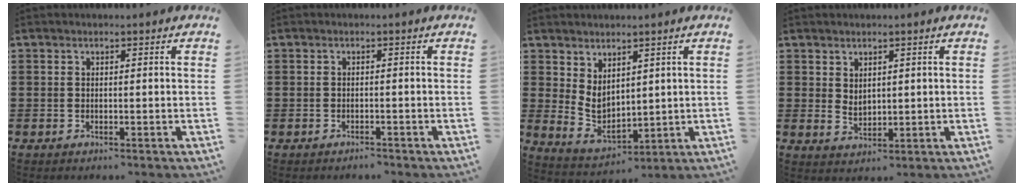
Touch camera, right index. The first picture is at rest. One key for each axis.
{"total": 0.9, "fx": -0.9, "fy": 0.1, "fz": 0.1, "tx": -0.004, "ty": 0.000, "tz": -0.019}
{"total": 4.3, "fx": 2.5, "fy": 2.7, "fz": 2.2, "tx": -0.059, "ty": -0.009, "tz": 0.046}
{"total": 2.2, "fx": 1.4, "fy": 1.5, "fz": 0.9, "tx": -0.021, "ty": 0.006, "tz": 0.027}